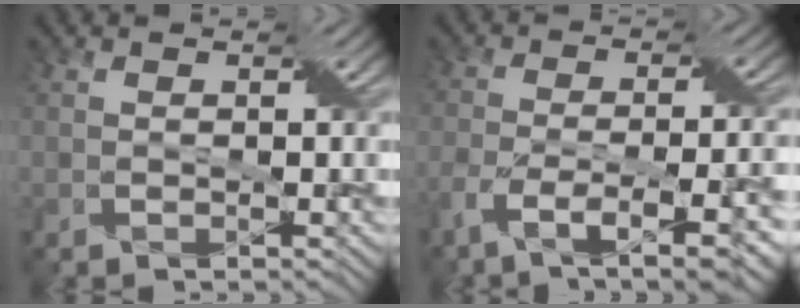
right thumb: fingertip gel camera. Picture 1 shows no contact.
{"total": 10.1, "force": [-6.0, 2.6, 7.7], "torque": [-0.138, -0.006, -0.102]}